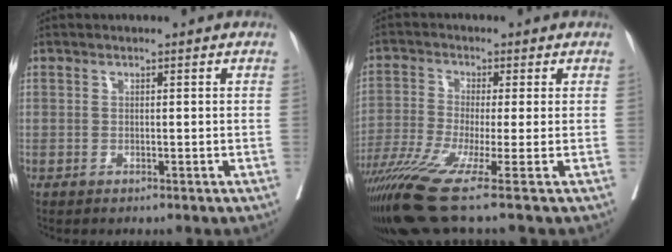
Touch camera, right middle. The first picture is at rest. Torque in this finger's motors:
{"motor_torque": [0.87, -1.27, 0.47, 0.21]}